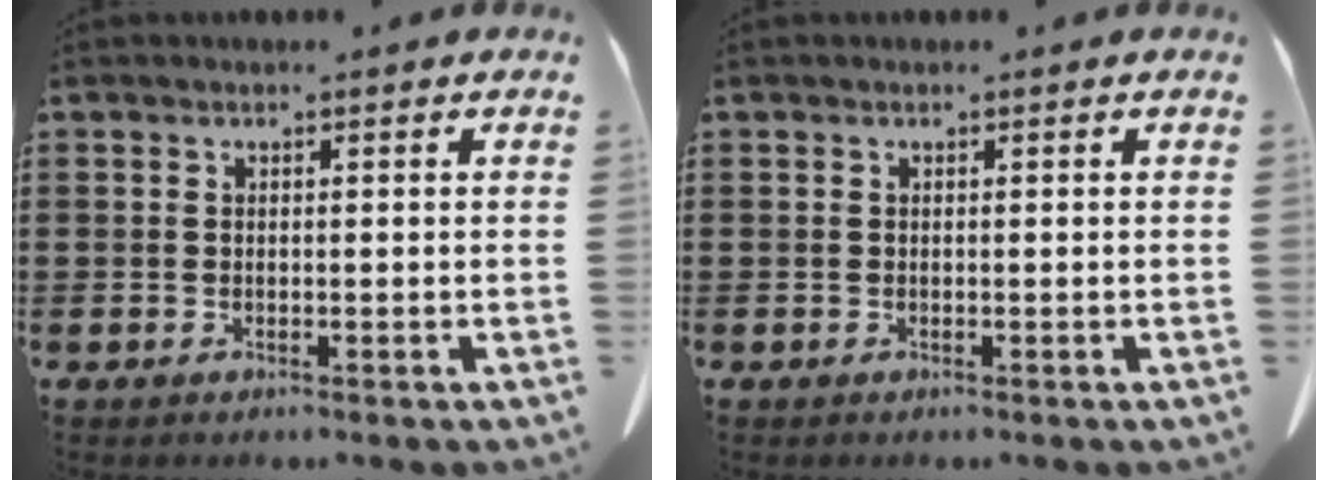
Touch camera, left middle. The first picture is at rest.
{"total": 0.0}